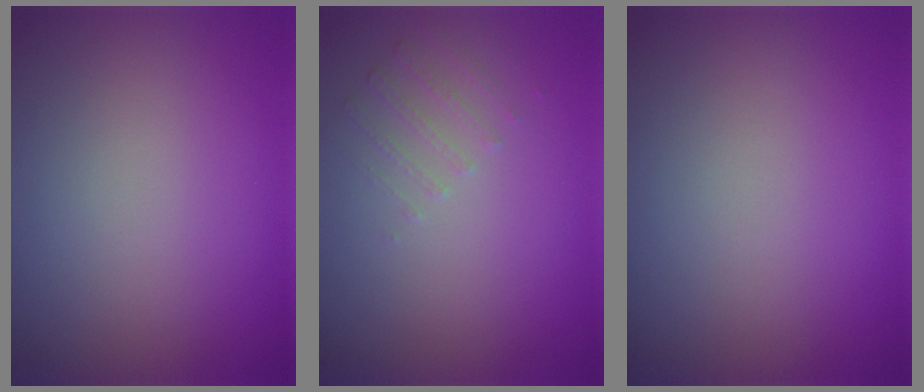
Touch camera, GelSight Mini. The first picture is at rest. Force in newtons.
{"total": 1.1, "press": 0.7, "slide": 0.8}
{"total": 0.0}